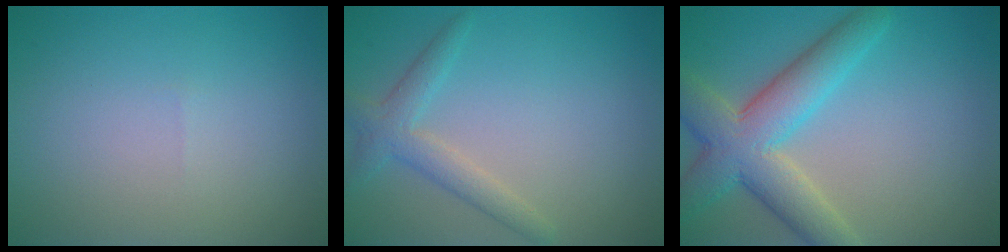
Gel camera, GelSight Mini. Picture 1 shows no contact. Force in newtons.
{"total": 2.6, "press": 2.6, "slide": 0.1}
{"total": 7.1, "press": 7.0, "slide": 0.4}